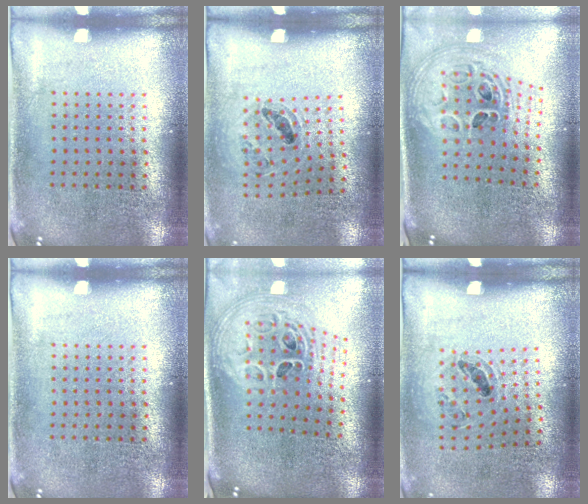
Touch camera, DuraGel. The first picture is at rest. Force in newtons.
{"total": 0.9, "press": 0.8, "slide": 0.4}
{"total": 1.9, "press": 1.5, "slide": 1.1}
{"total": 0.0}
{"total": 2.9, "press": 2.0, "slide": 2.1}
{"total": 1.0, "press": 0.9, "slide": 0.4}